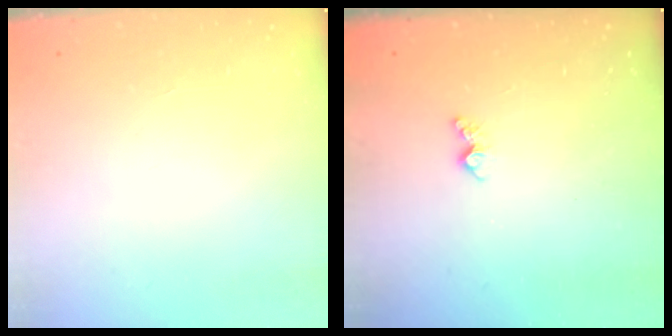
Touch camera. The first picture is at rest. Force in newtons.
{"total": 3.9, "press": 3.9, "slide": 0.5}